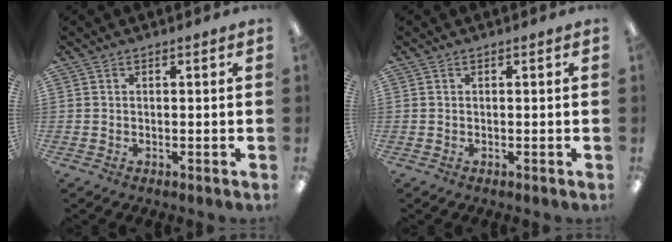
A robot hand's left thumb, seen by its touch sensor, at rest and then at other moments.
{"total": 0.0}